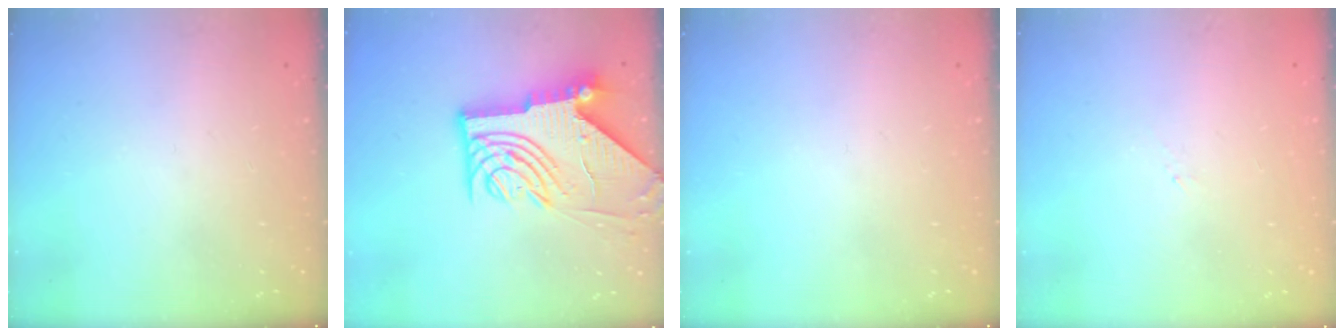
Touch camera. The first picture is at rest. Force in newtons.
{"total": 14.8, "press": 14.7, "slide": 1.8}
{"total": 0.0}
{"total": 1.2, "press": 1.2, "slide": 0.3}